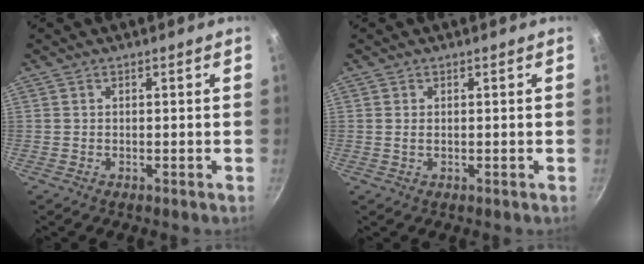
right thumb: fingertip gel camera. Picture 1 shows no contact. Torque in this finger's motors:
{"motor_torque": [-0.11, 0.05, -0.27, -0.02, -0.06]}